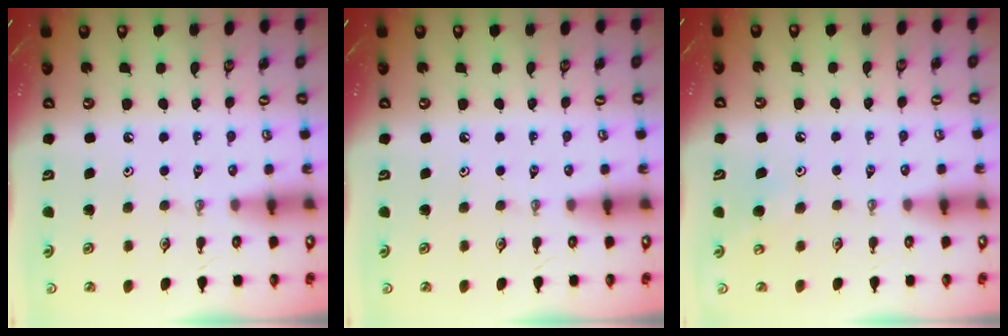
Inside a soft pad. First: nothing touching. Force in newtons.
{"total": 0.0}
{"total": 6.1, "press": 6.0, "slide": 0.9}